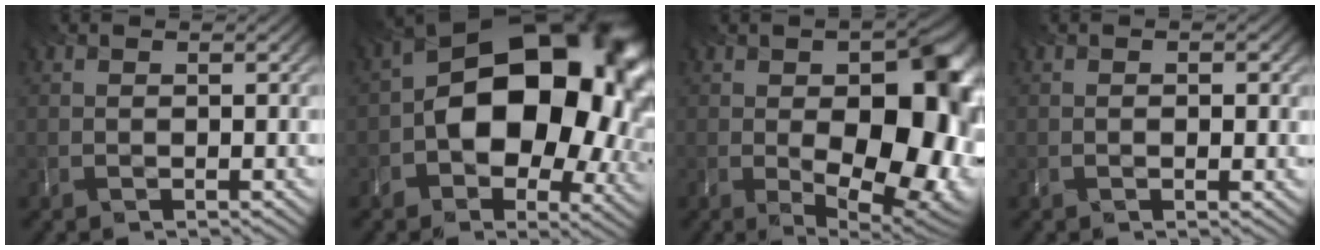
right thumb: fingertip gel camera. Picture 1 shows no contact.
{"total": 19.1, "force": [0.2, 12.3, 14.6], "torque": [-0.182, -0.018, 0.009]}
{"total": 16.6, "force": [-1.4, 9.3, 13.7], "torque": [-0.165, -0.035, 0.000]}
{"total": 1.1, "force": [0.1, 0.4, 1.1], "torque": [-0.014, -0.004, 0.003]}